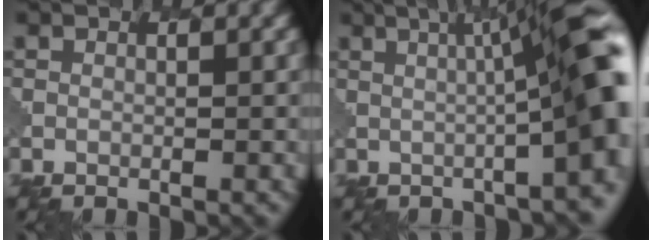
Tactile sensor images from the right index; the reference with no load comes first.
{"total": 10.6, "force": [0.6, 1.9, 10.5], "torque": [-0.100, 0.027, 0.007]}